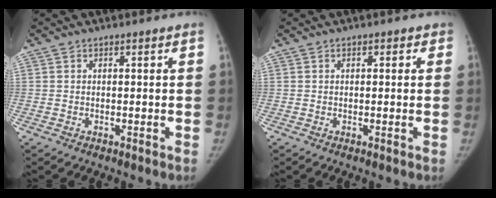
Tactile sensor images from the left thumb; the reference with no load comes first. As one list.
[{"total": 1.5, "force": [0.6, 1.0, 1.0], "torque": [-0.001, 0.002, 0.003]}]